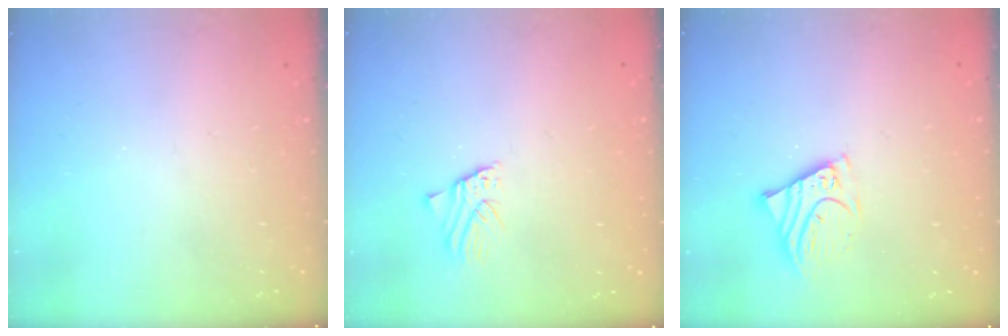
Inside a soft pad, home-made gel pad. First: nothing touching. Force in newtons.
{"total": 1.4, "press": 1.4, "slide": 0.0}
{"total": 6.4, "press": 6.3, "slide": 0.7}